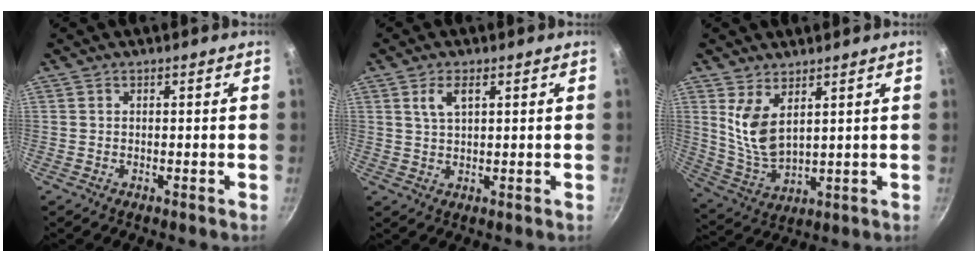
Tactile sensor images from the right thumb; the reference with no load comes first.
{"total": 3.7, "force": [1.6, 1.6, 2.9], "torque": [-0.055, -0.002, 0.034]}
{"total": 8.5, "force": [3.5, 4.0, 6.6], "torque": [-0.123, -0.029, 0.087]}